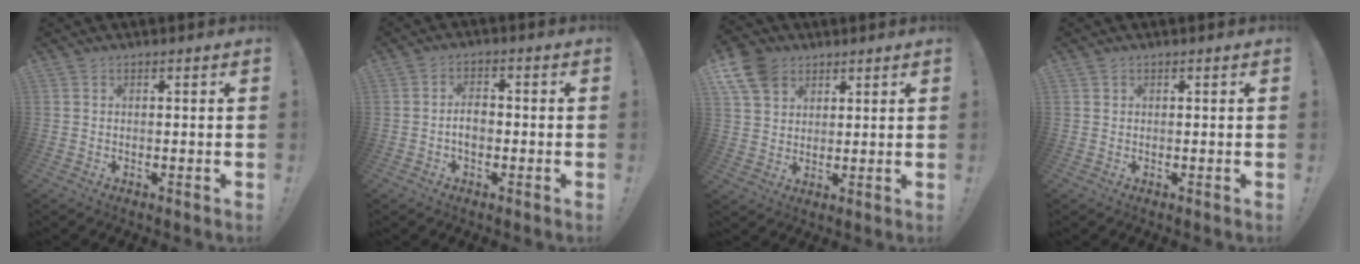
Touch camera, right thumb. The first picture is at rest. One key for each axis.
{"total": 4.5, "fx": -1.3, "fy": 2.7, "fz": 3.3, "tx": -0.055, "ty": 0.006, "tz": -0.028}
{"total": 10.4, "fx": 5.6, "fy": 7.9, "fz": 3.9, "tx": -0.082, "ty": -0.025, "tz": 0.112}
{"total": 0.7, "fx": 0.4, "fy": 0.6, "fz": -0.1, "tx": 0.008, "ty": -0.002, "tz": 0.008}